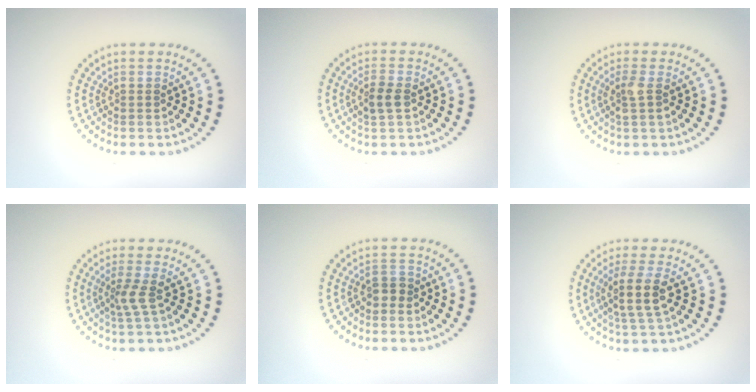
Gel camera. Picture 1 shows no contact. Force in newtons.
{"total": 1.8, "press": 1.8, "slide": 0.4}
{"total": 1.7, "press": 1.4, "slide": 0.9}
{"total": 1.9, "press": 1.3, "slide": 1.4}
{"total": 1.4, "press": 1.3, "slide": 0.6}
{"total": 3.4, "press": 2.9, "slide": 1.8}